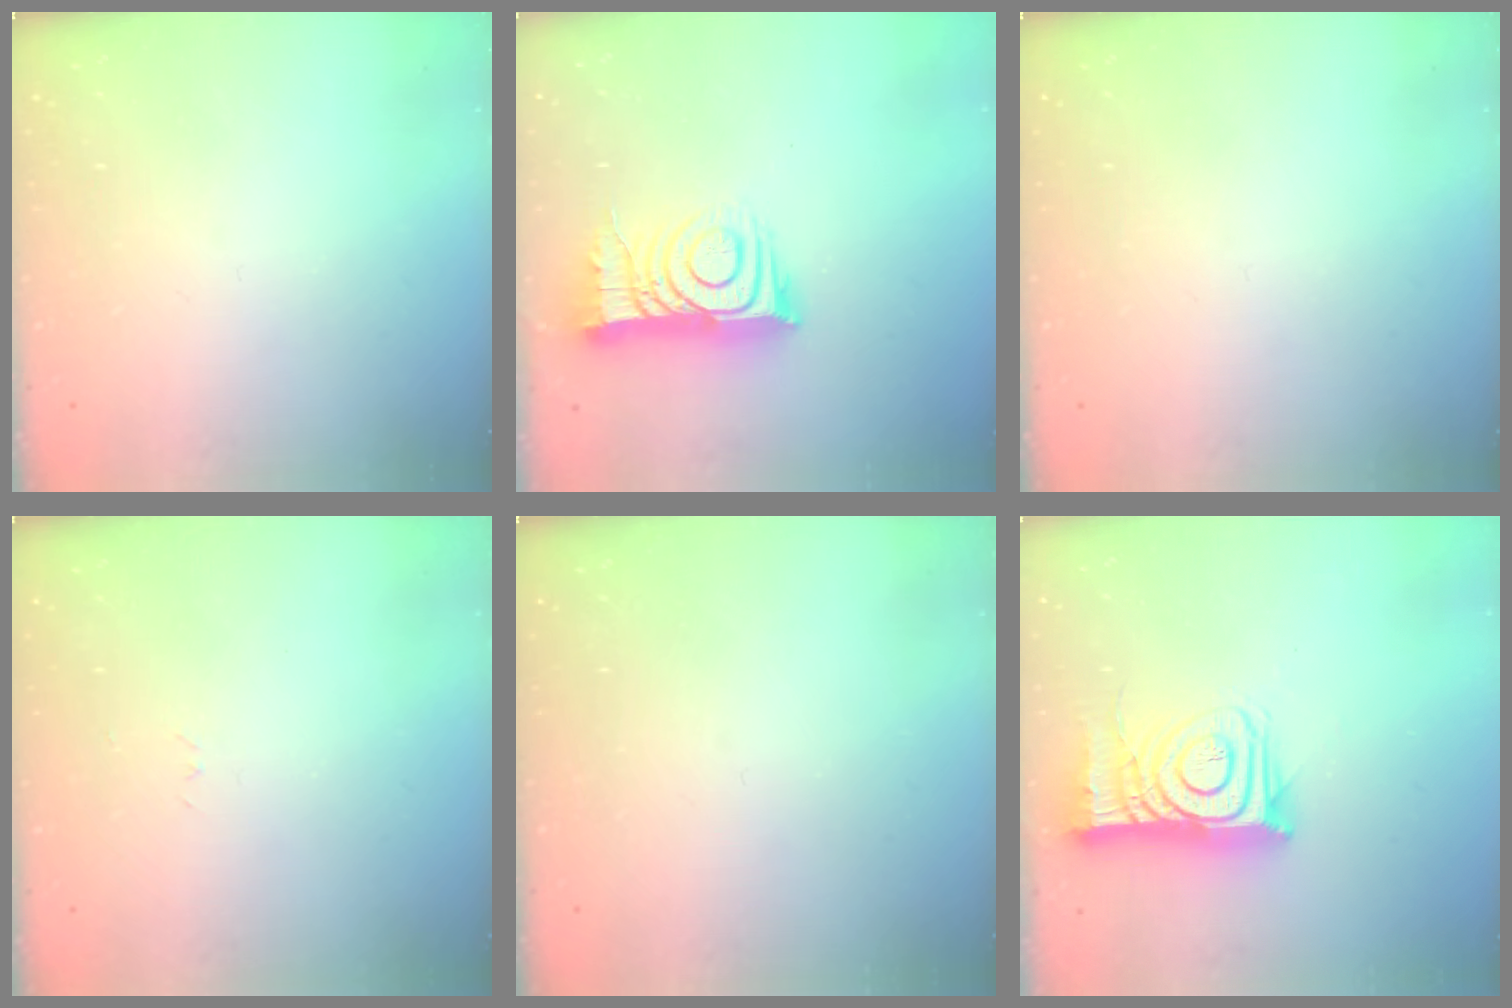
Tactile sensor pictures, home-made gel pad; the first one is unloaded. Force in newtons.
{"total": 12.7, "press": 12.7, "slide": 0.9}
{"total": 0.0}
{"total": 2.6, "press": 2.6, "slide": 0.4}
{"total": 0.0}
{"total": 13.6, "press": 13.6, "slide": 1.0}